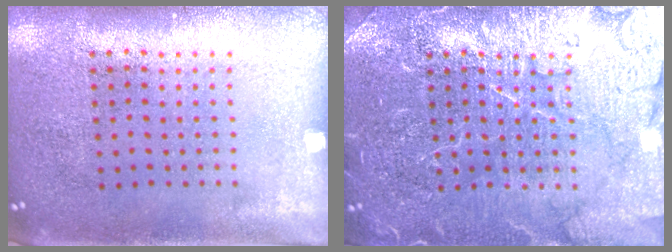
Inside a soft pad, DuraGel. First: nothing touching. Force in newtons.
{"total": 7.1, "press": 7.0, "slide": 1.0}